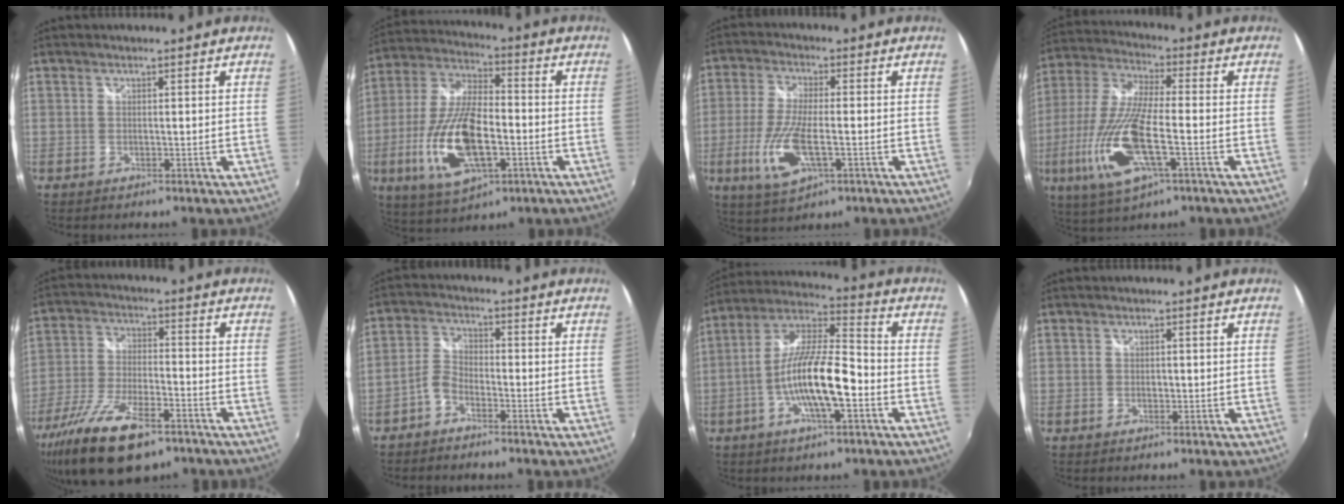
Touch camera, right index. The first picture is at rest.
{"total": 17.9, "force": [-5.0, 7.3, 15.5], "torque": [-0.331, -0.013, -0.090]}
{"total": 11.2, "force": [-3.4, 3.8, 9.9], "torque": [-0.215, -0.014, -0.065]}
{"total": 17.7, "force": [-5.7, 5.1, 15.9], "torque": [-0.349, -0.022, -0.113]}
{"total": 18.0, "force": [-11.6, 6.4, 12.1], "torque": [-0.254, -0.049, -0.208]}
{"total": 3.7, "force": [-2.5, 1.9, 1.9], "torque": [-0.049, 0.014, -0.053]}
{"total": 14.7, "force": [-4.6, 3.3, 13.5], "torque": [-0.261, 0.000, -0.091]}
{"total": 0.8, "force": [-0.2, 0.6, 0.5], "torque": [-0.008, 0.000, -0.005]}